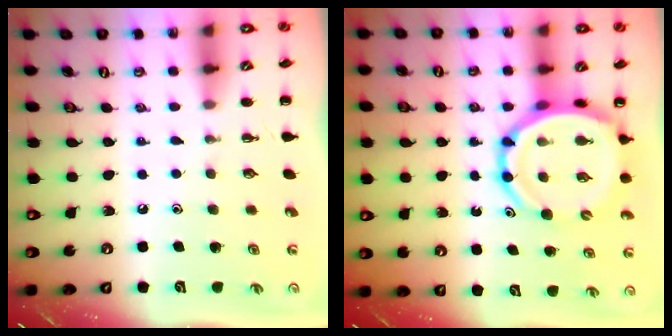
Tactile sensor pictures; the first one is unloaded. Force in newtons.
{"total": 14.1, "press": 13.5, "slide": 4.0}